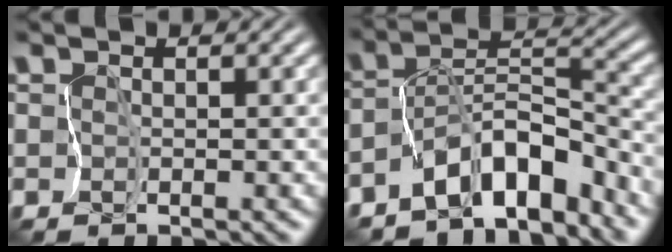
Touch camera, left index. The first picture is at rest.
{"total": 8.1, "force": [-5.7, 3.7, 4.5], "torque": [-0.053, 0.012, -0.104]}